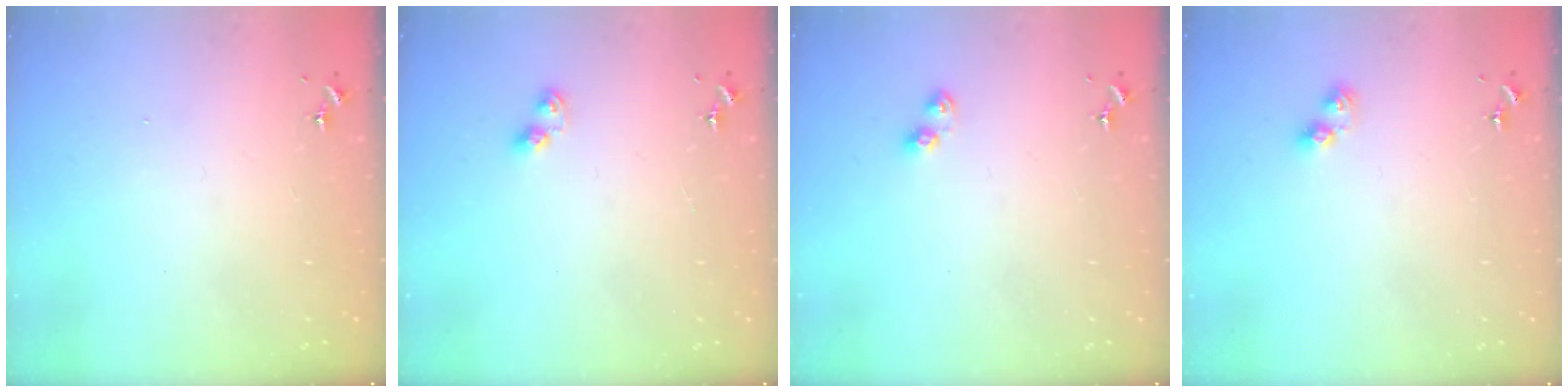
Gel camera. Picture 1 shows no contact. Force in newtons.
{"total": 4.6, "press": 4.6, "slide": 0.4}
{"total": 4.8, "press": 4.7, "slide": 0.7}
{"total": 6.2, "press": 6.1, "slide": 0.8}